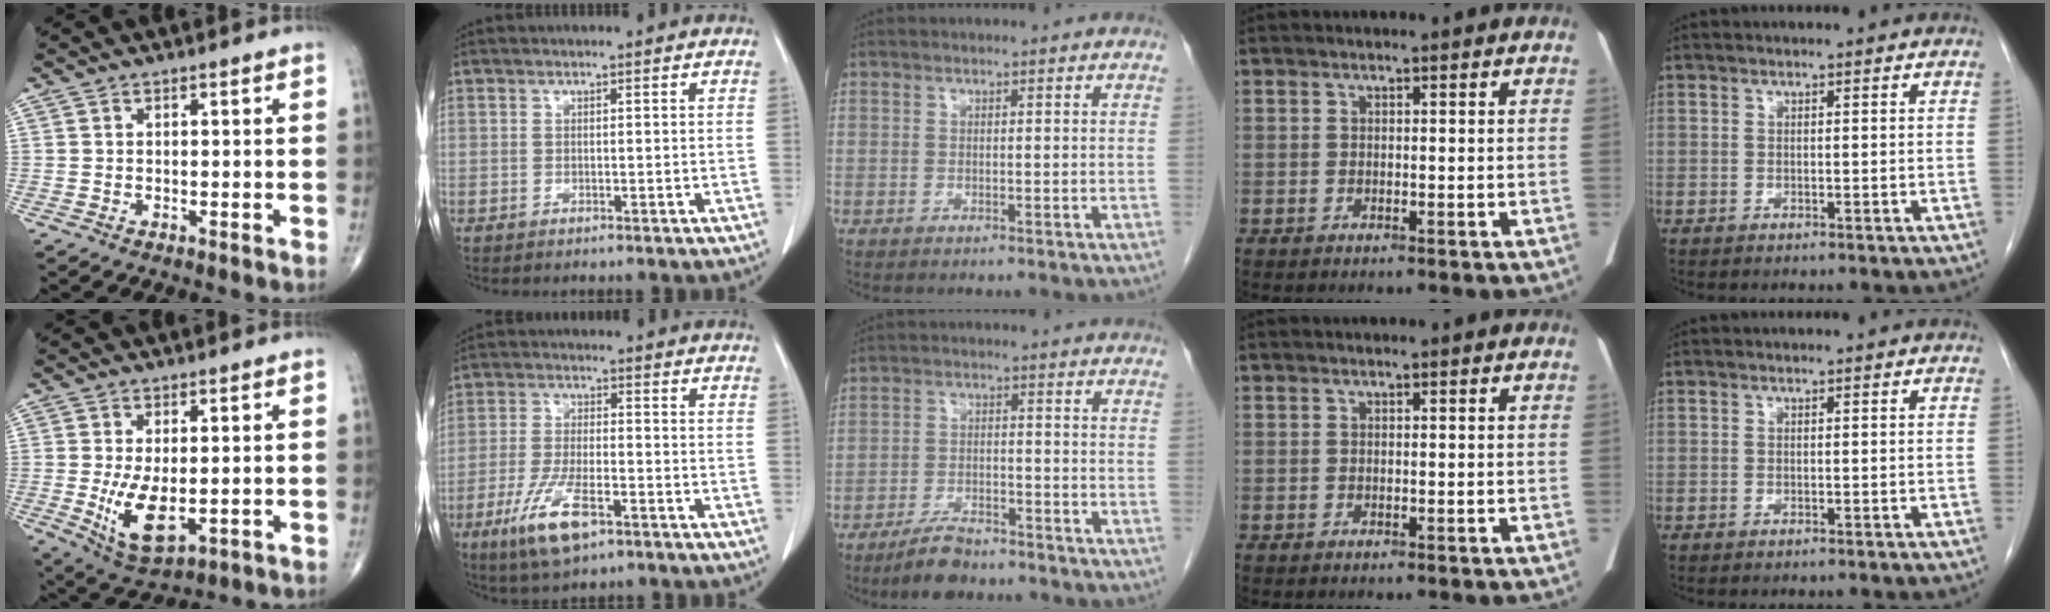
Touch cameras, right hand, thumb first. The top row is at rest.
{"thumb": {"total": 8.9, "force": [-1.1, 4.3, 7.8], "torque": [-0.137, -0.023, -0.005]}, "index": {"total": 9.3, "force": [-5.1, 2.5, 7.4], "torque": [-0.152, -0.017, -0.089]}, "middle": {"total": 5.7, "force": [-4.9, 1.5, 2.6], "torque": [-0.050, -0.007, -0.087]}}